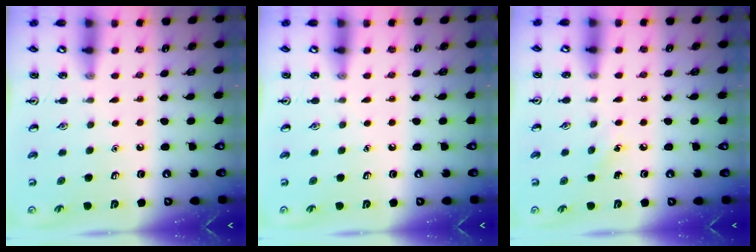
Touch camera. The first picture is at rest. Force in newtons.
{"total": 0.0}
{"total": 4.2, "press": 3.9, "slide": 1.5}